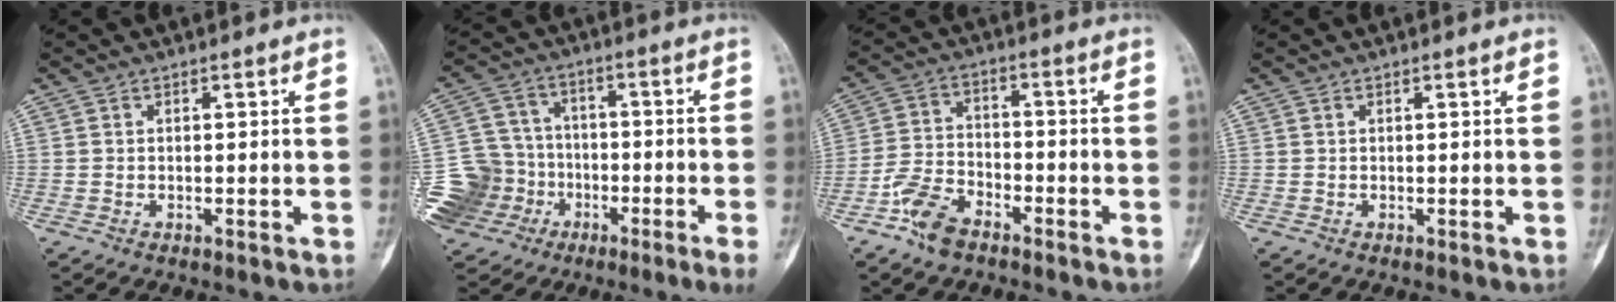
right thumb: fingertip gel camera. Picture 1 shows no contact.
{"total": 13.2, "force": [-6.5, 10.4, 4.7], "torque": [-0.090, 0.057, -0.115]}
{"total": 8.1, "force": [-5.2, 4.4, 4.4], "torque": [-0.084, 0.028, -0.104]}
{"total": 0.0}